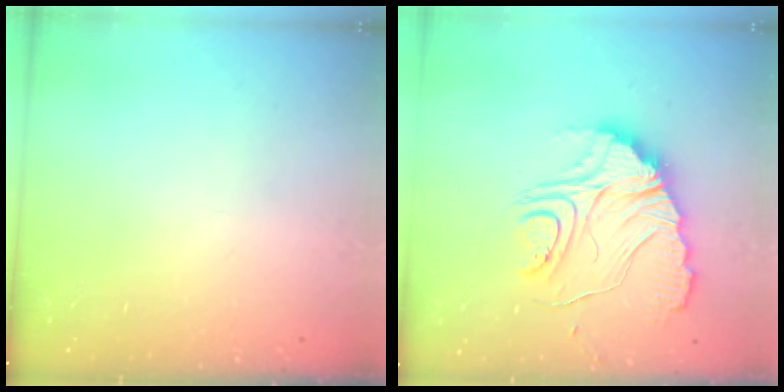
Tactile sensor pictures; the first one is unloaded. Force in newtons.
{"total": 16.2, "press": 16.1, "slide": 1.6}